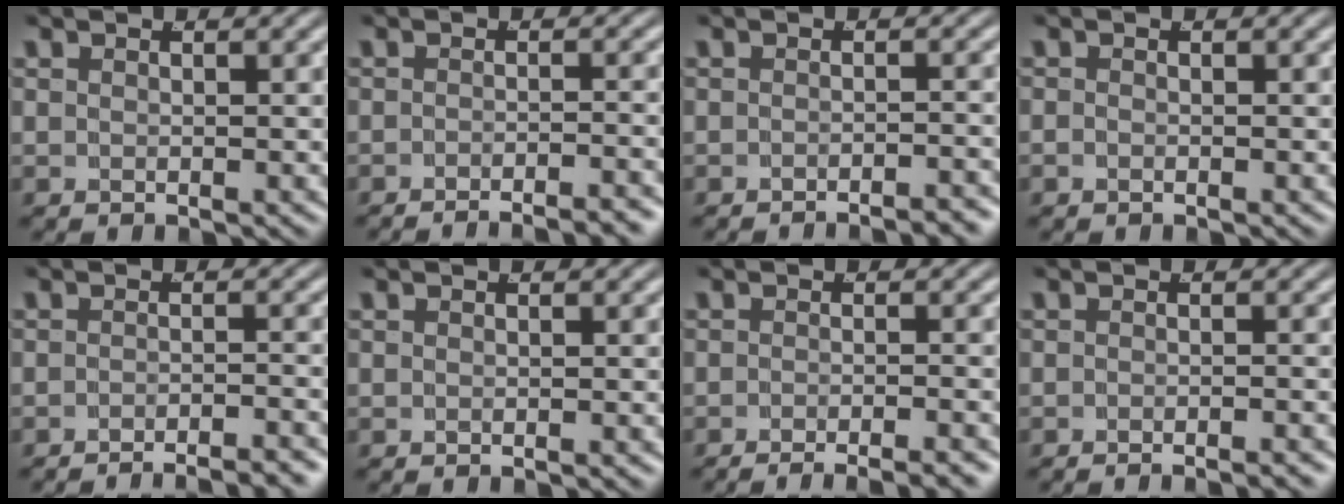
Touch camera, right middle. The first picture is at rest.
{"total": 4.2, "force": [-4.1, 0.2, 1.1], "torque": [0.000, 0.000, -0.067]}
{"total": 3.0, "force": [-2.9, 0.0, 0.7], "torque": [-0.003, 0.001, -0.048]}
{"total": 0.6, "force": [-0.6, 0.1, 0.1], "torque": [-0.004, -0.007, -0.007]}
{"total": 5.2, "force": [-5.1, 0.4, 1.2], "torque": [0.001, -0.003, -0.082]}
{"total": 0.5, "force": [-0.5, -0.2, 0.0], "torque": [-0.001, 0.002, -0.008]}
{"total": 4.8, "force": [-4.5, 0.5, 1.5], "torque": [-0.008, -0.003, -0.072]}
{"total": 2.1, "force": [-2.1, -0.3, 0.5], "torque": [0.000, 0.001, -0.035]}